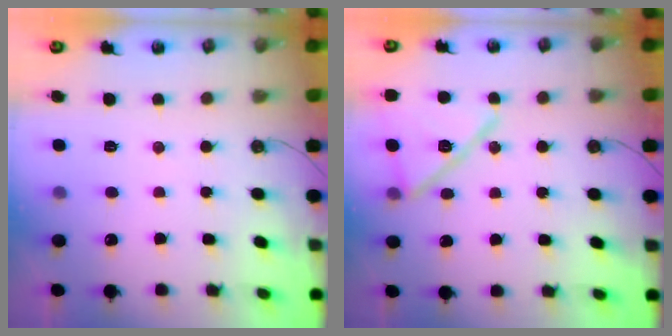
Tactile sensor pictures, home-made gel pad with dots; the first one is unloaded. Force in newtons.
{"total": 15.6, "press": 15.6, "slide": 0.4}